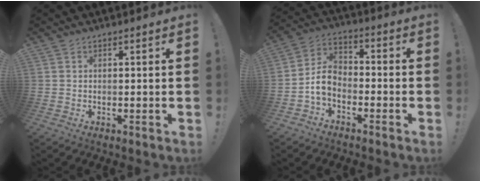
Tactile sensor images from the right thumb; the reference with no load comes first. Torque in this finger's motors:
{"motor_torque": [0.71, 0.61, 0.42, -0.52, 0.05]}